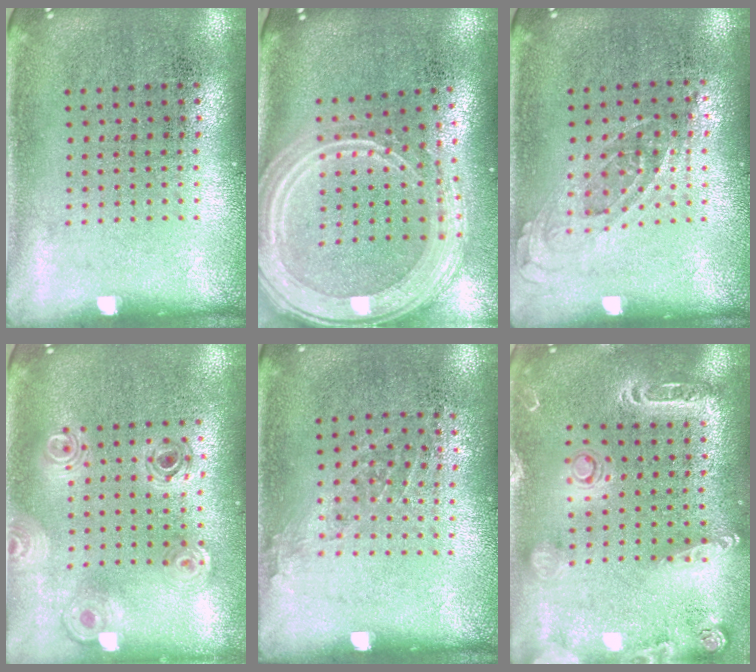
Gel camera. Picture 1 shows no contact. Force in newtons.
{"total": 3.1, "press": 2.5, "slide": 1.8}
{"total": 0.7, "press": 0.7, "slide": 0.3}
{"total": 0.8, "press": 0.8, "slide": 0.1}
{"total": 0.9, "press": 0.7, "slide": 0.6}
{"total": 2.1, "press": 1.9, "slide": 0.8}